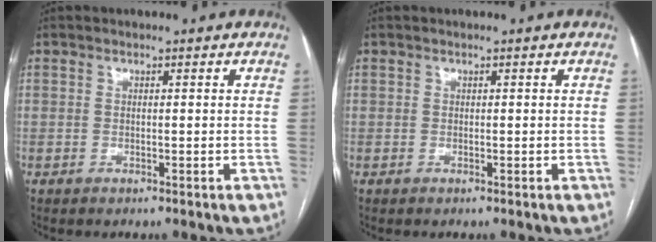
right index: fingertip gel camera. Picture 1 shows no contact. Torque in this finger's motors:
{"motor_torque": [-0.02, -0.01, 0.00, 0.00]}